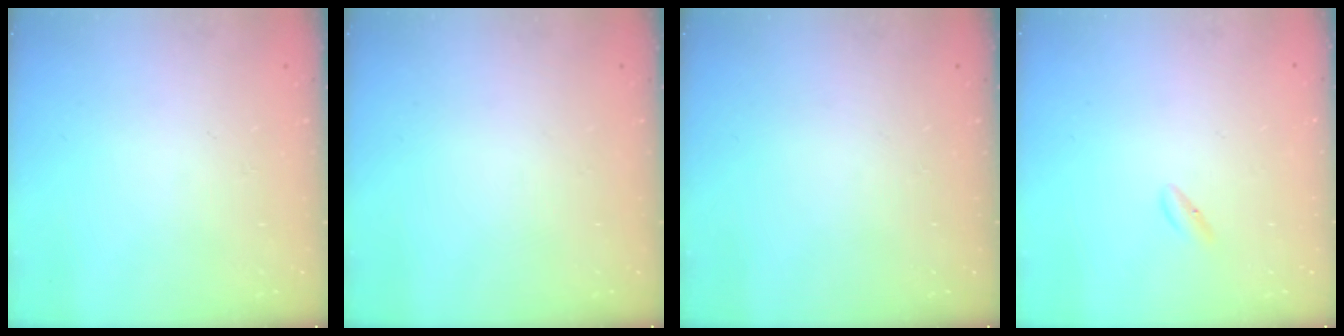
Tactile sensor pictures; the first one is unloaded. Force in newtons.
{"total": 0.0}
{"total": 0.0}
{"total": 2.0, "press": 1.8, "slide": 0.7}